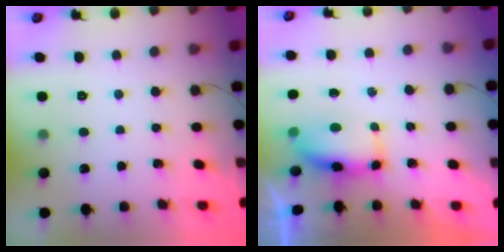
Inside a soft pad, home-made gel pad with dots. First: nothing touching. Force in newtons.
{"total": 8.6, "press": 7.8, "slide": 3.7}